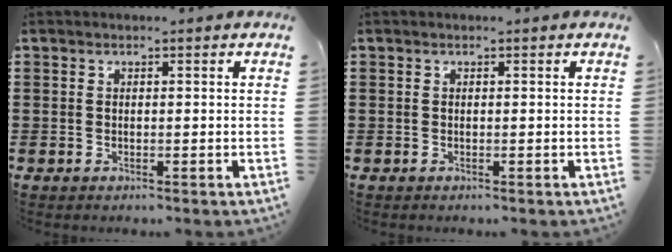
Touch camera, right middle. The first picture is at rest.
{"total": 0.0}